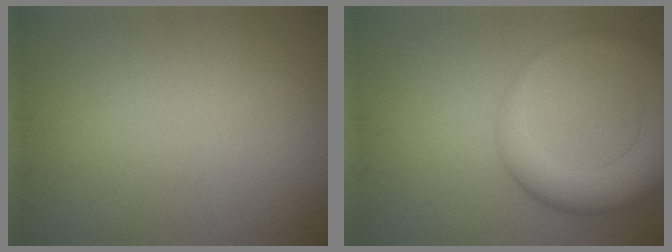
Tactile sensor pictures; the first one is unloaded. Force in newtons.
{"total": 6.0, "press": 6.0, "slide": 0.4}